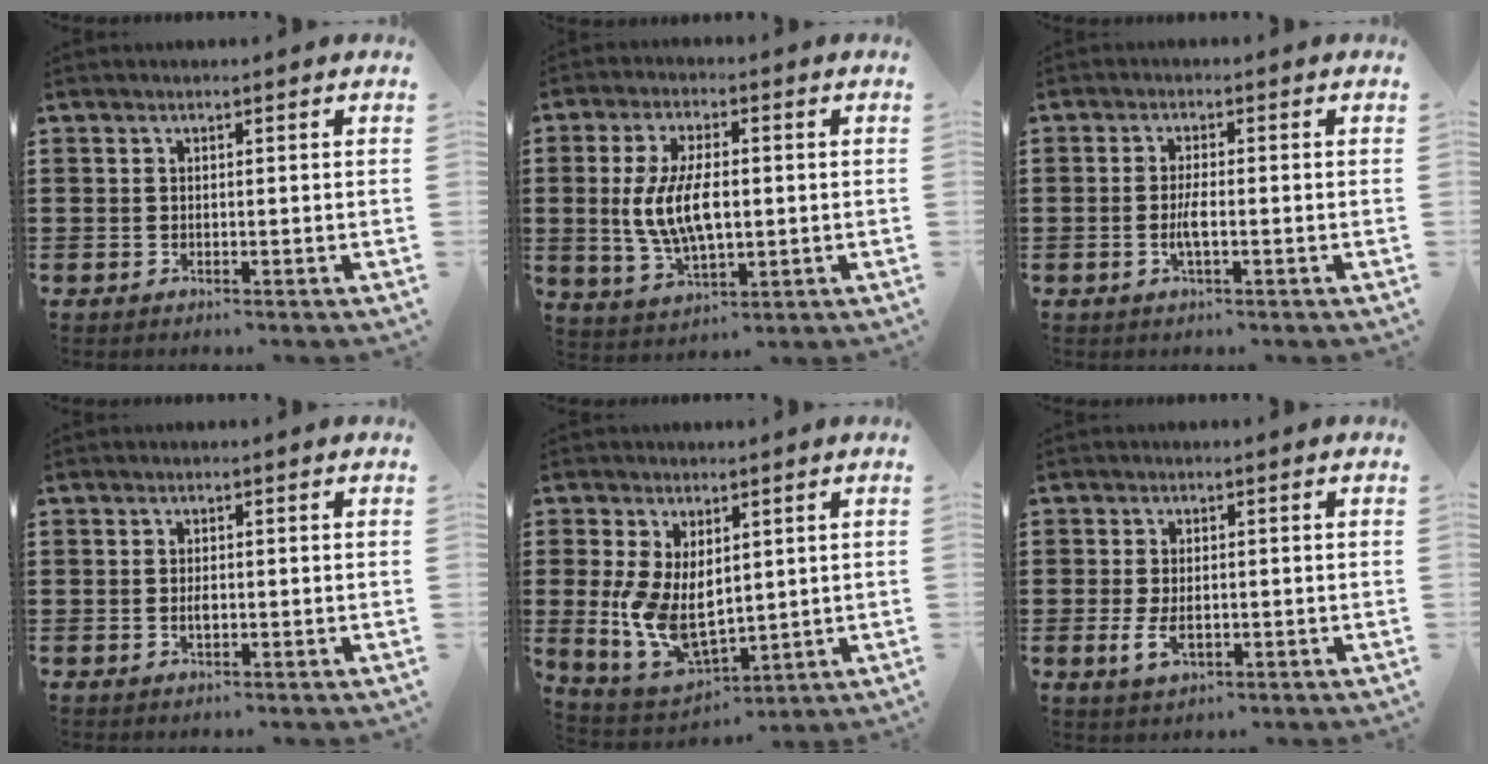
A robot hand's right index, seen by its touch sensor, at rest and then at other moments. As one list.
[{"total": 8.7, "force": [0.1, 4.1, 7.7], "torque": [-0.170, 0.003, -0.004]}, {"total": 3.0, "force": [-0.8, 0.6, 2.8], "torque": [-0.065, -0.005, -0.019]}, {"total": 1.4, "force": [-0.1, 0.7, 1.2], "torque": [-0.023, 0.000, -0.002]}, {"total": 8.9, "force": [1.0, 5.6, 6.9], "torque": [-0.157, 0.001, 0.024]}, {"total": 3.3, "force": [-0.5, 1.6, 2.8], "torque": [-0.069, -0.006, -0.010]}]